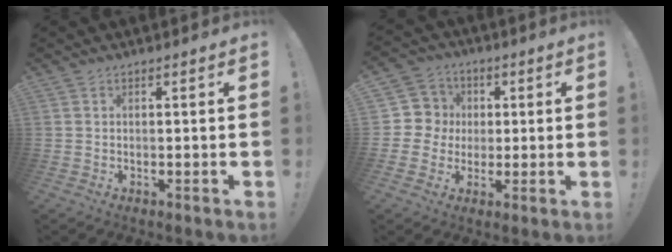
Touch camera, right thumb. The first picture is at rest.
{"total": 9.2, "force": [0.8, 9.0, 2.1], "torque": [-0.033, 0.001, 0.021]}